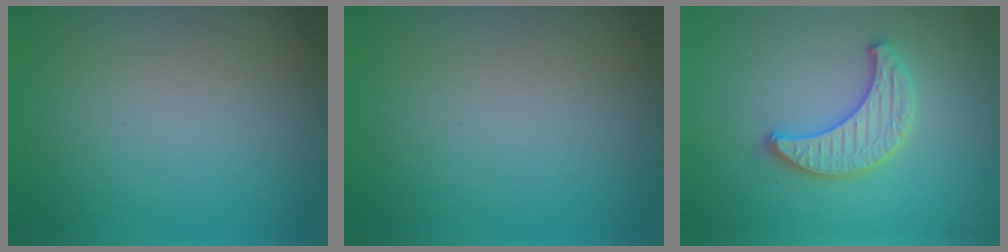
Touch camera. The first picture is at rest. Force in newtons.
{"total": 0.0}
{"total": 3.1, "press": 3.1, "slide": 0.2}